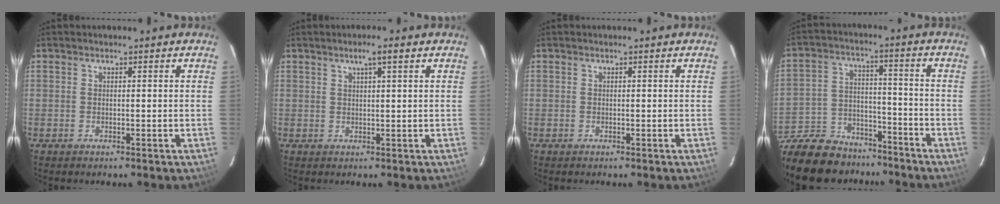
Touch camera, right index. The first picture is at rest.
{"total": 2.9, "force": [1.7, 0.1, 2.3], "torque": [-0.044, 0.007, 0.031]}
{"total": 0.0}
{"total": 22.0, "force": [-17.1, 11.1, 8.2], "torque": [-0.213, 0.023, -0.255]}